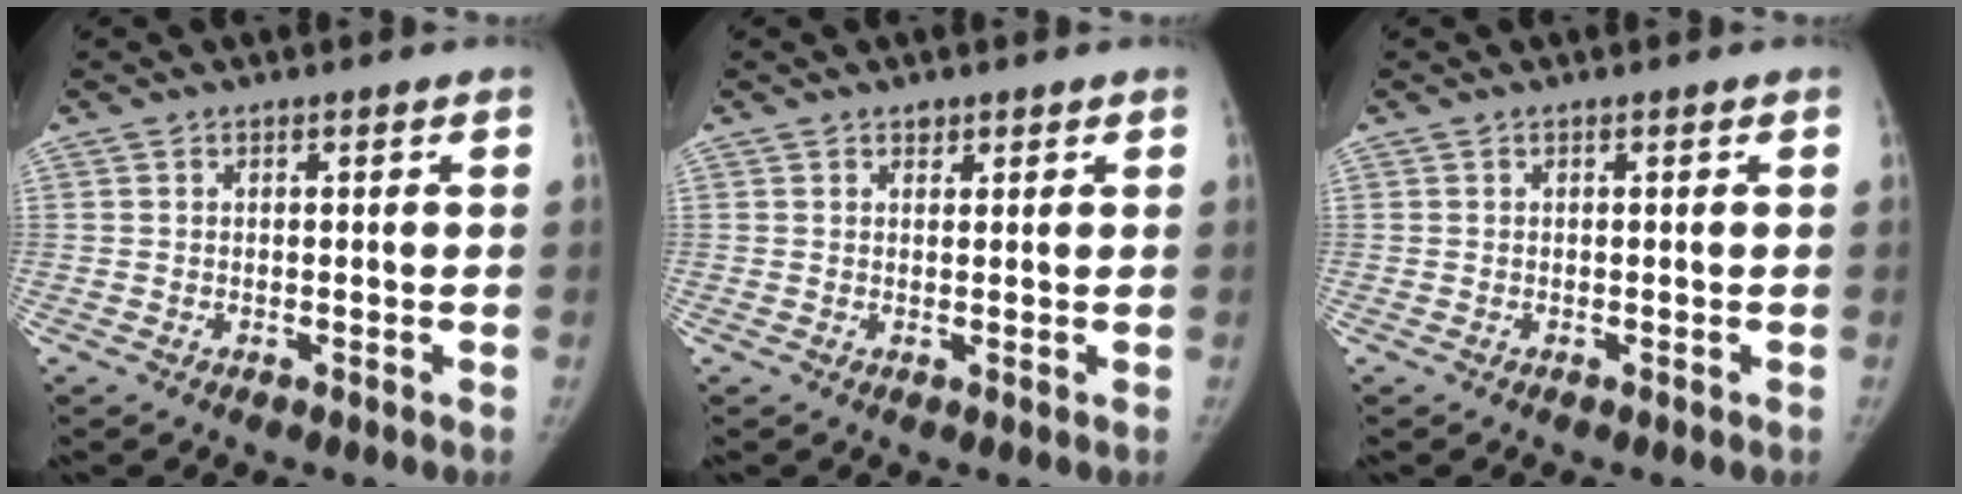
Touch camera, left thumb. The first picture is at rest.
{"total": 1.2, "force": [0.8, 0.8, 0.3], "torque": [0.005, -0.006, 0.009]}
{"total": 0.0}